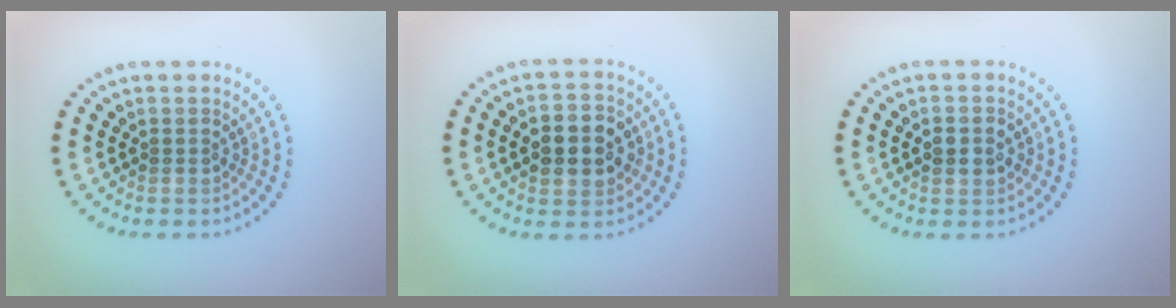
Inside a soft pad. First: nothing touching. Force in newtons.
{"total": 4.7, "press": 4.7, "slide": 0.4}
{"total": 2.0, "press": 2.0, "slide": 0.1}